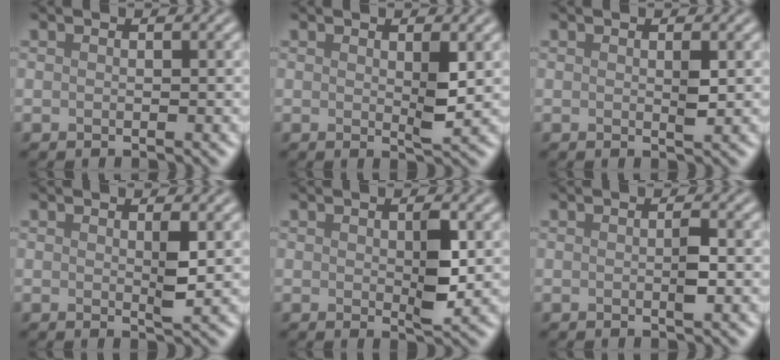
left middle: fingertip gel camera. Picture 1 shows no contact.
{"total": 1.9, "force": [0.4, 0.3, 1.9], "torque": [-0.032, -0.007, 0.008]}
{"total": 1.0, "force": [0.1, 0.2, 1.0], "torque": [-0.019, -0.002, 0.002]}
{"total": 1.7, "force": [0.3, 0.3, 1.7], "torque": [-0.029, -0.003, 0.005]}
{"total": 2.9, "force": [0.2, 1.0, 2.7], "torque": [-0.048, -0.006, 0.006]}
{"total": 1.3, "force": [-0.1, 0.2, 1.3], "torque": [-0.022, -0.001, -0.001]}